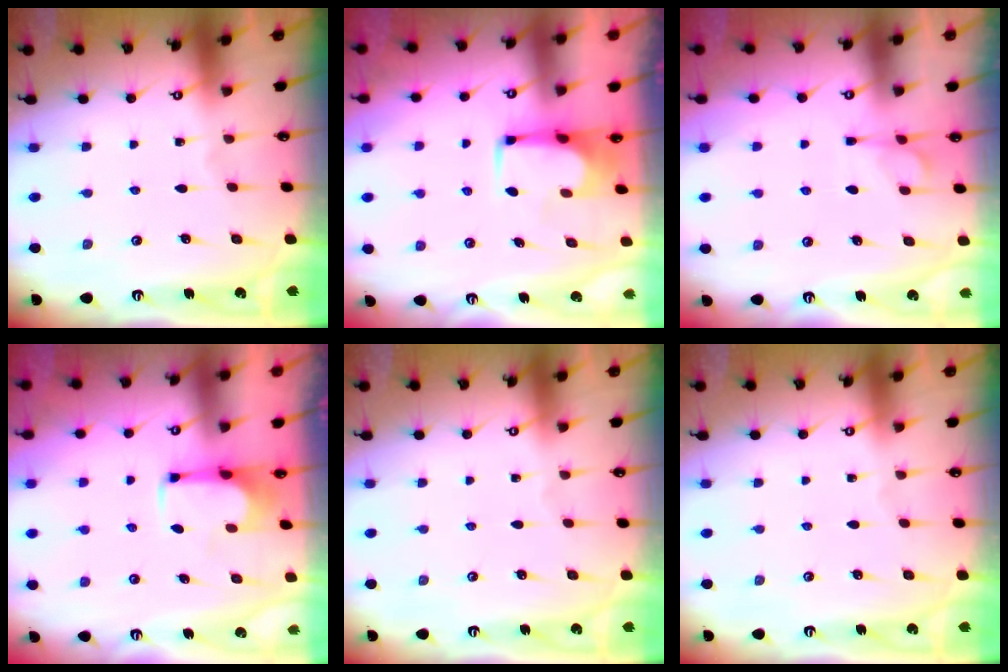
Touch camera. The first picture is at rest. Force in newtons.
{"total": 1.5, "press": 1.5, "slide": 0.3}
{"total": 1.5, "press": 0.9, "slide": 1.2}
{"total": 3.7, "press": 3.7, "slide": 0.7}
{"total": 0.0}
{"total": 0.0}